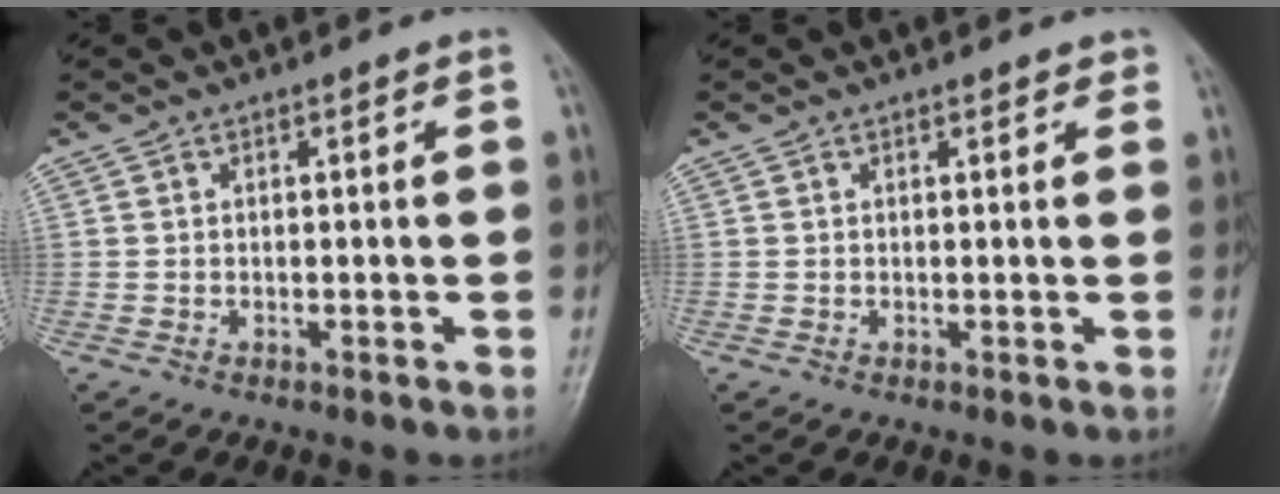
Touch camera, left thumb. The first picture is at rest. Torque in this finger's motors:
{"motor_torque": [-0.11, -0.04, 0.10, 0.02, 0.02]}